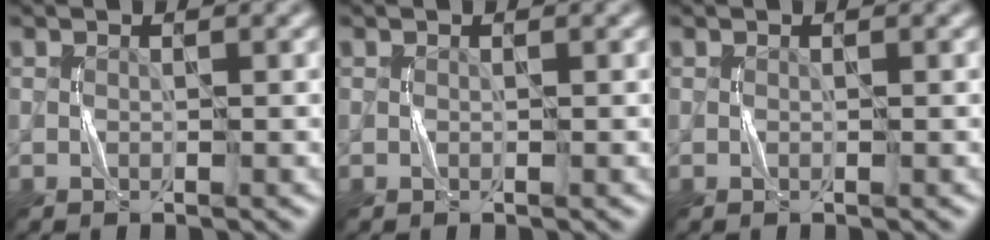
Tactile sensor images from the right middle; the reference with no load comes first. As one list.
[{"total": 0.0}, {"total": 0.0}]